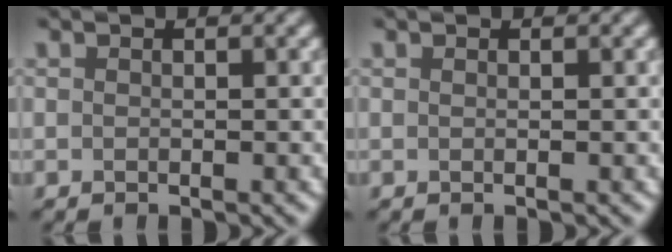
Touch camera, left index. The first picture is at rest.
{"total": 0.0}